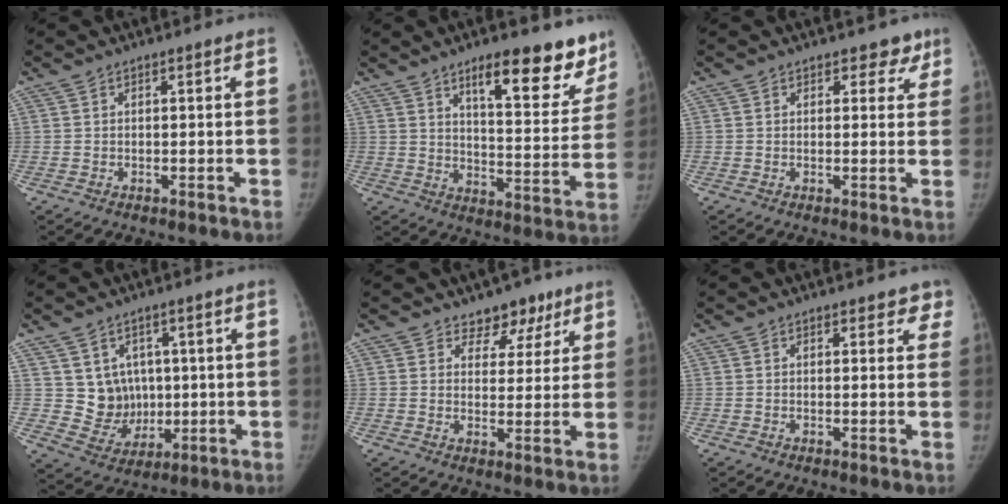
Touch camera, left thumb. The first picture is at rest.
{"total": 17.1, "force": [11.8, 5.5, 11.0], "torque": [-0.090, -0.073, 0.169]}
{"total": 3.3, "force": [2.3, 2.2, 0.8], "torque": [0.031, -0.009, 0.022]}
{"total": 8.4, "force": [1.4, 7.6, 3.3], "torque": [-0.010, -0.009, 0.044]}
{"total": 6.1, "force": [4.4, 4.1, 1.2], "torque": [0.028, -0.022, 0.061]}
{"total": 3.2, "force": [2.4, 1.7, 1.2], "torque": [0.024, -0.008, 0.019]}